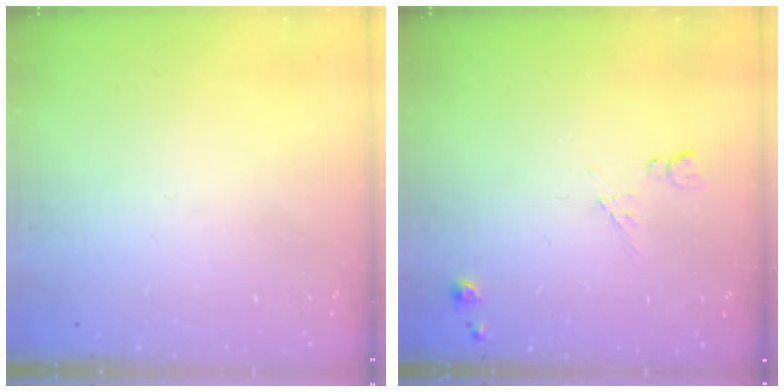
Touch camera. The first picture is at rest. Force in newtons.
{"total": 5.9, "press": 5.8, "slide": 1.0}